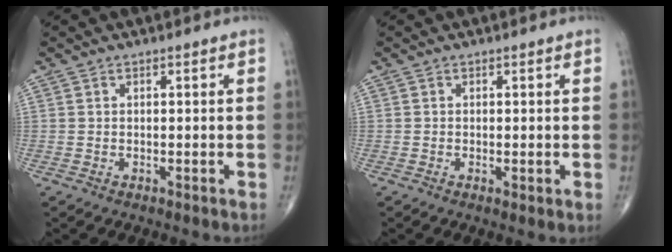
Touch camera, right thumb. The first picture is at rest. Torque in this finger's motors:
{"motor_torque": [-0.11, 0.01, 0.03, 0.05, -0.02]}